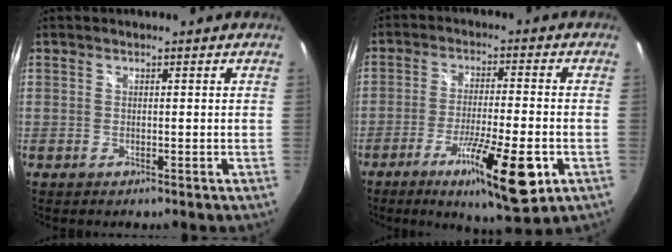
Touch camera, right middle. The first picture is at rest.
{"total": 14.4, "force": [-6.4, 2.2, 12.8], "torque": [-0.228, -0.035, -0.099]}